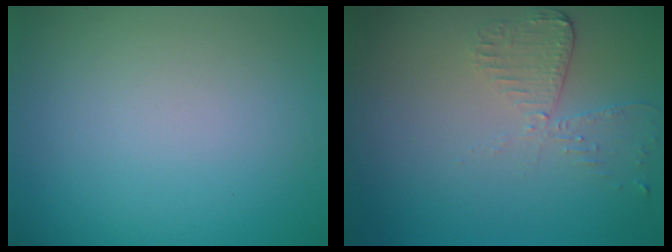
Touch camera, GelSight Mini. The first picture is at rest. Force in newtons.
{"total": 2.6, "press": 2.3, "slide": 1.1}